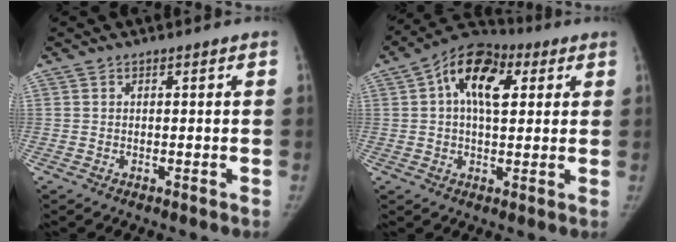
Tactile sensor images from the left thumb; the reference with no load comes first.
{"total": 12.8, "force": [3.9, 7.3, 9.8], "torque": [-0.146, 0.016, 0.054]}